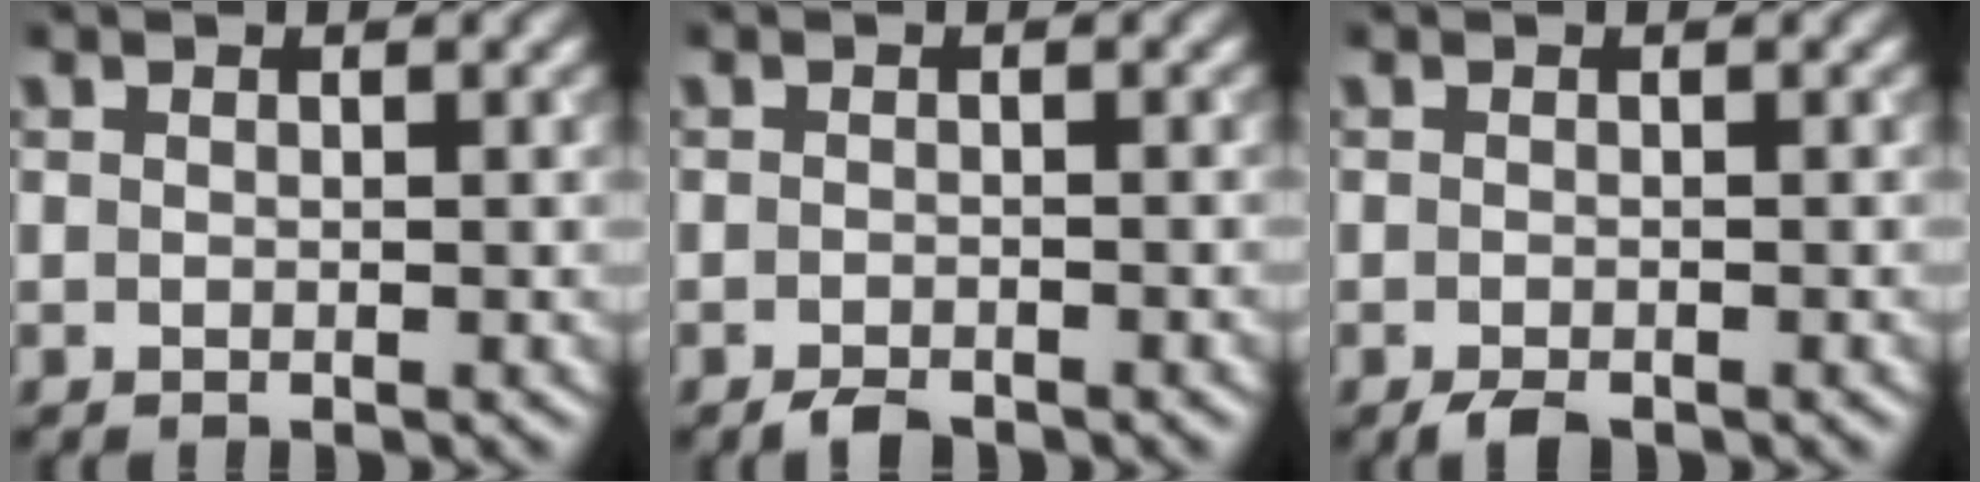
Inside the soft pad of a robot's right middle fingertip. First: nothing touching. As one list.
[{"total": 1.6, "force": [-1.4, 0.4, 0.6], "torque": [-0.009, 0.000, -0.024]}, {"total": 1.8, "force": [-1.5, 0.4, 1.0], "torque": [-0.015, -0.002, -0.021]}]